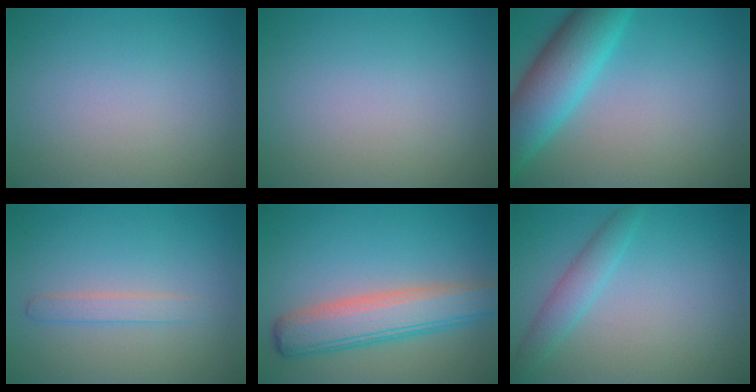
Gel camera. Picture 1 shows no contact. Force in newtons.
{"total": 0.0}
{"total": 7.2, "press": 7.2, "slide": 0.2}
{"total": 1.4, "press": 1.4, "slide": 0.0}
{"total": 6.0, "press": 6.0, "slide": 0.5}
{"total": 2.3, "press": 2.3, "slide": 0.1}